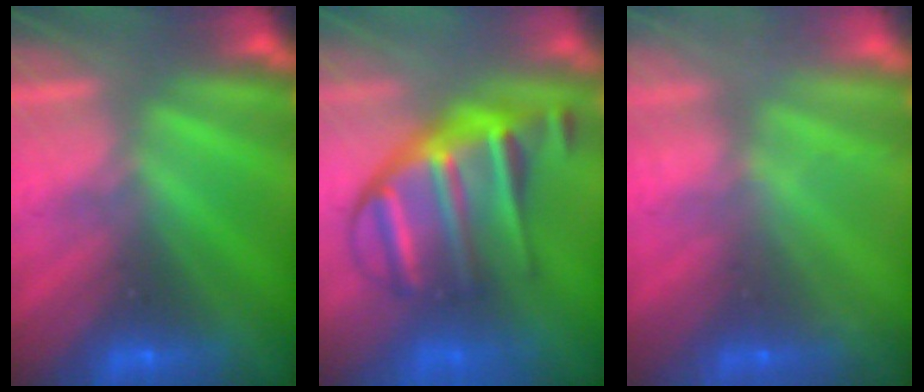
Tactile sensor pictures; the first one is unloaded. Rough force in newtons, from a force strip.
{"total": 9.3}
{"total": 2.3}